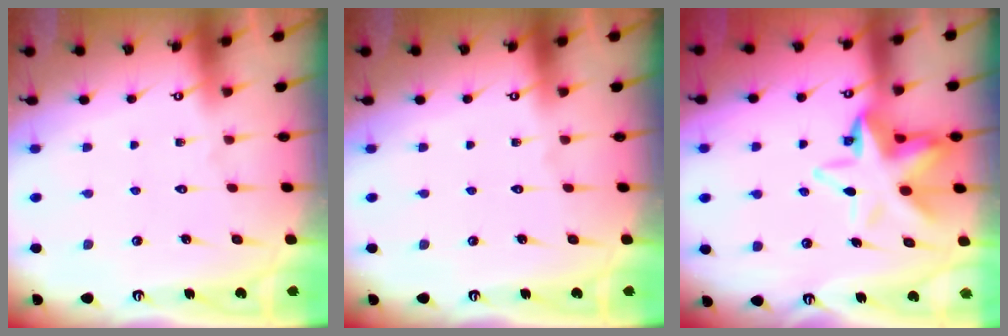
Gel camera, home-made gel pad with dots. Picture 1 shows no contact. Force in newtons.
{"total": 0.0}
{"total": 11.1, "press": 10.9, "slide": 2.0}